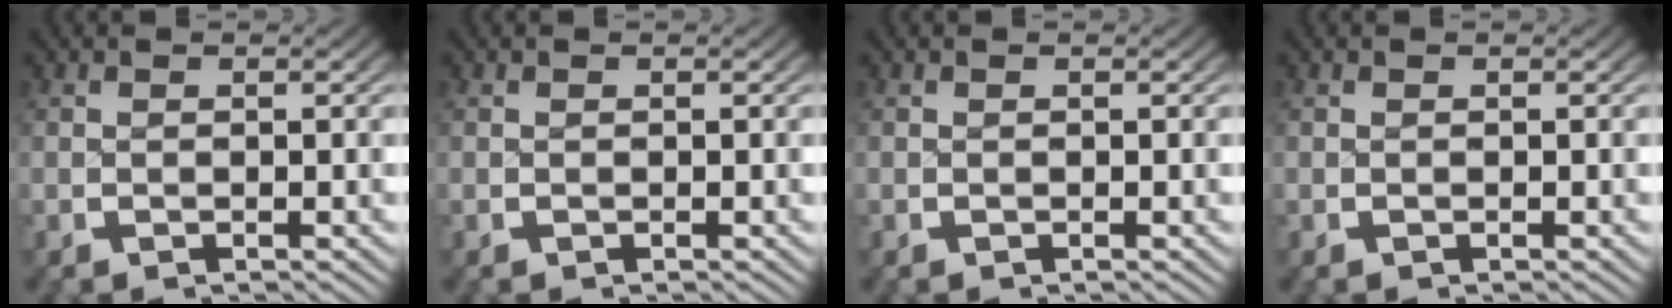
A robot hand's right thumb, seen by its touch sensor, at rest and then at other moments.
{"total": 0.0}
{"total": 0.0}
{"total": 0.0}